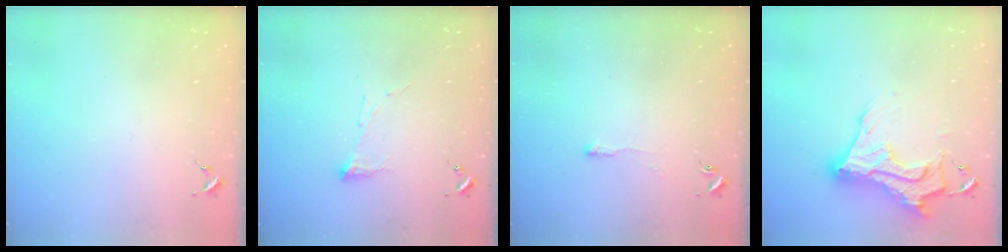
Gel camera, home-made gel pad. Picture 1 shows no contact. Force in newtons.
{"total": 5.2, "press": 5.2, "slide": 0.1}
{"total": 2.5, "press": 2.5, "slide": 0.5}
{"total": 16.8, "press": 16.7, "slide": 1.5}